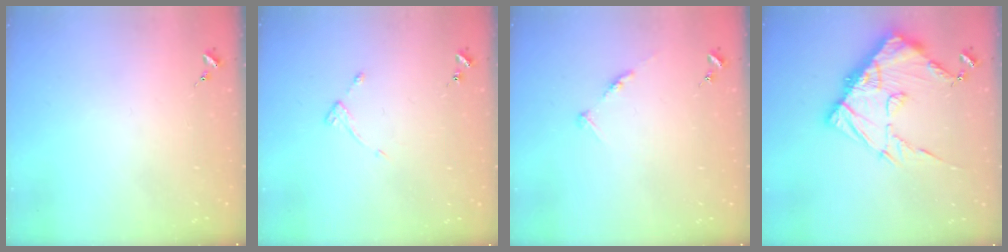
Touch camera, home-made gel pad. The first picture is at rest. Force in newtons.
{"total": 4.8, "press": 4.7, "slide": 0.5}
{"total": 5.8, "press": 5.8, "slide": 0.6}
{"total": 18.0, "press": 17.9, "slide": 1.6}